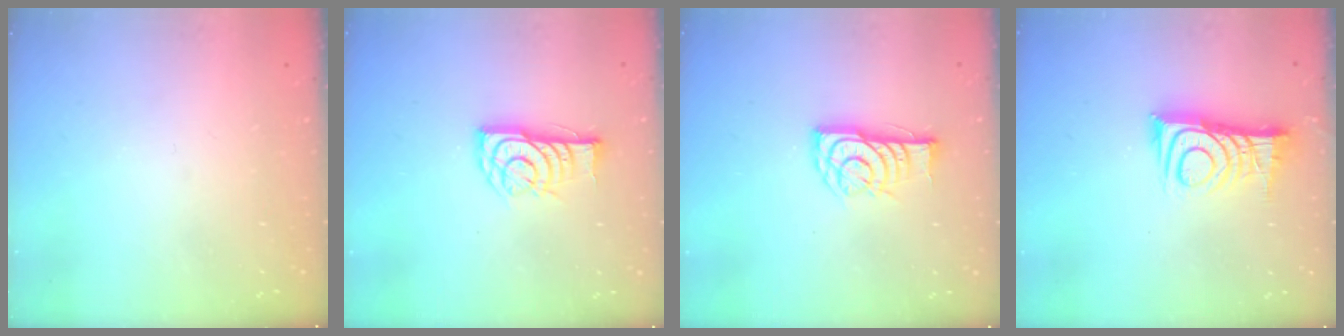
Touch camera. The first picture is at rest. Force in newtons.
{"total": 11.5, "press": 11.4, "slide": 0.5}
{"total": 11.5, "press": 11.4, "slide": 0.5}
{"total": 12.2, "press": 12.1, "slide": 0.9}